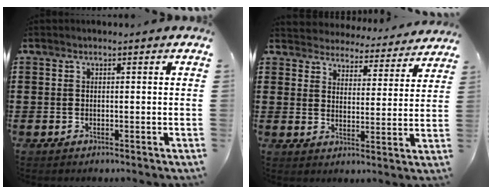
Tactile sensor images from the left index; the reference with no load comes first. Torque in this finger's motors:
{"motor_torque": [2.14, 0.00, 0.19, 0.01]}